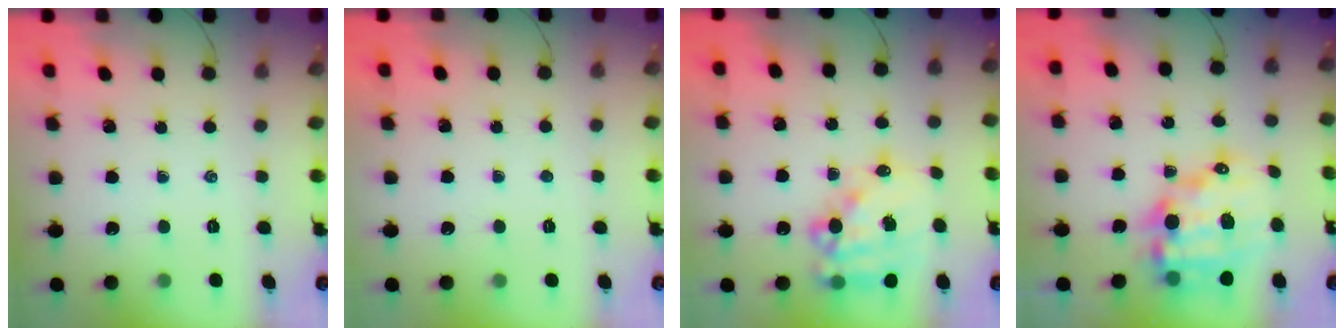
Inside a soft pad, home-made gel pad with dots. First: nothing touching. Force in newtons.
{"total": 0.0}
{"total": 14.8, "press": 14.5, "slide": 3.1}
{"total": 14.7, "press": 14.4, "slide": 3.0}